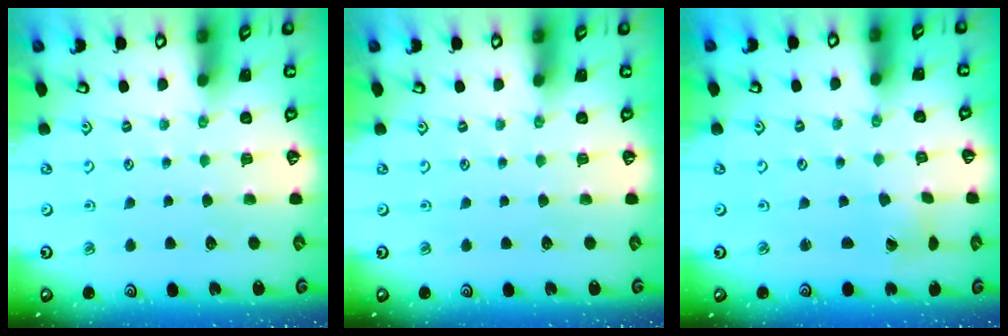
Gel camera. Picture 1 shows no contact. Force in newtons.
{"total": 0.0}
{"total": 1.9, "press": 1.8, "slide": 0.7}